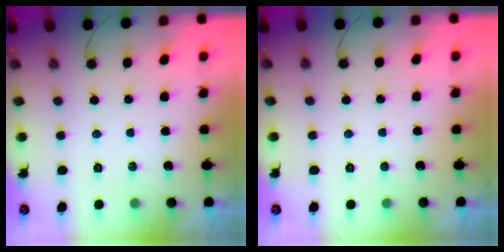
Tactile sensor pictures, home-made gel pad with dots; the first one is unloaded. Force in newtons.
{"total": 1.7, "press": 1.6, "slide": 0.2}